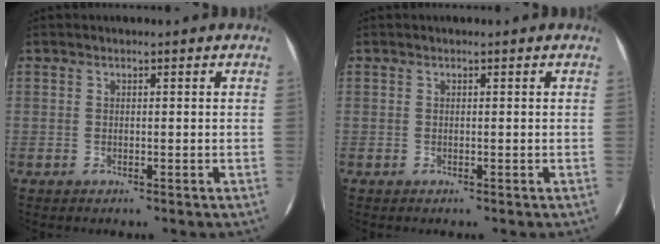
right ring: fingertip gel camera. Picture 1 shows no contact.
{"total": 0.0}